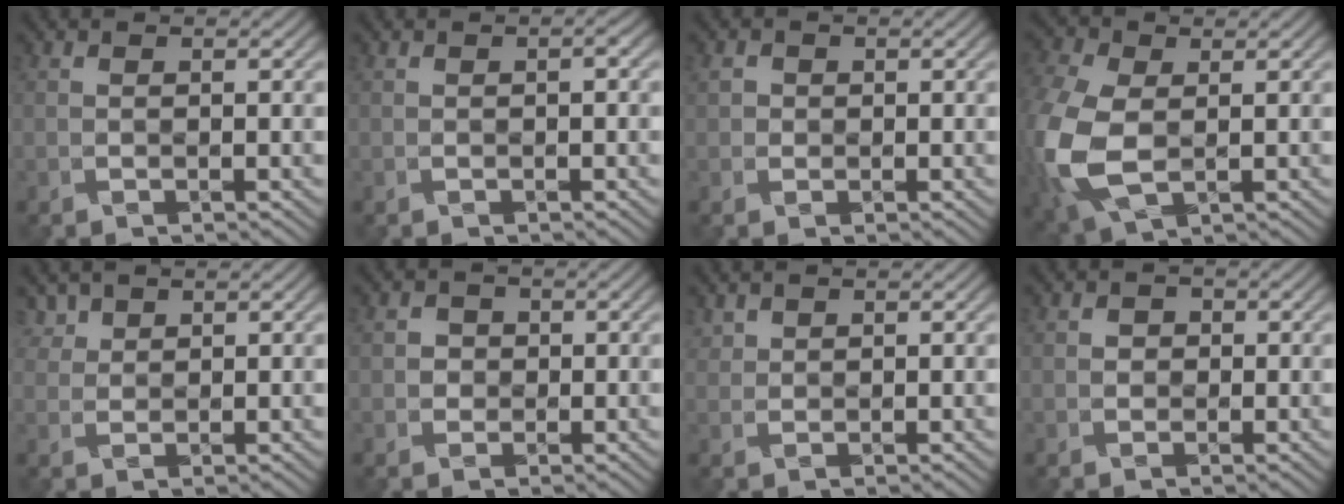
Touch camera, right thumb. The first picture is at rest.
{"total": 1.2, "force": [0.1, 0.3, 1.2], "torque": [-0.016, 0.005, -0.001]}
{"total": 1.1, "force": [0.2, 1.0, -0.2], "torque": [0.005, -0.002, 0.002]}
{"total": 11.4, "force": [-1.2, 7.7, 8.4], "torque": [-0.260, -0.018, -0.017]}
{"total": 2.2, "force": [1.9, 1.0, 0.4], "torque": [-0.012, 0.003, 0.045]}
{"total": 1.5, "force": [-0.3, 1.4, -0.3], "torque": [0.012, -0.004, -0.007]}
{"total": 1.2, "force": [1.1, 0.4, -0.1], "torque": [-0.001, 0.002, 0.030]}
{"total": 0.9, "force": [-0.1, 0.9, -0.1], "torque": [0.005, -0.003, -0.003]}